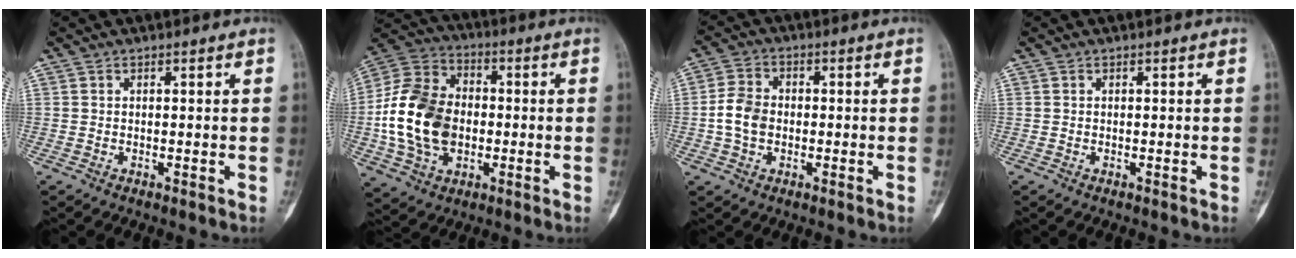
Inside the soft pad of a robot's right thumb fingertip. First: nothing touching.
{"total": 18.5, "force": [-1.9, 13.4, 12.6], "torque": [-0.226, 0.021, -0.034]}
{"total": 6.4, "force": [-0.8, 4.9, 4.1], "torque": [-0.074, 0.016, -0.021]}
{"total": 0.0}